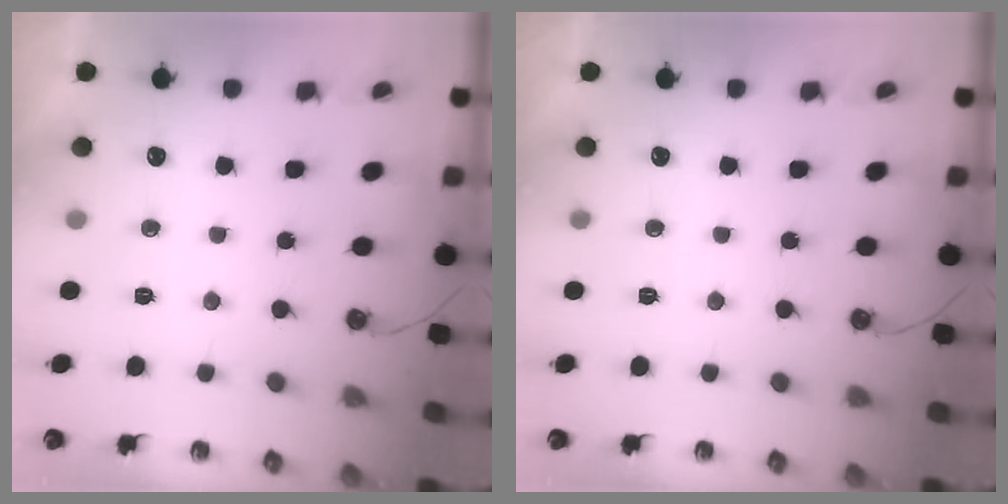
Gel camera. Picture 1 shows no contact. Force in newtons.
{"total": 0.0}